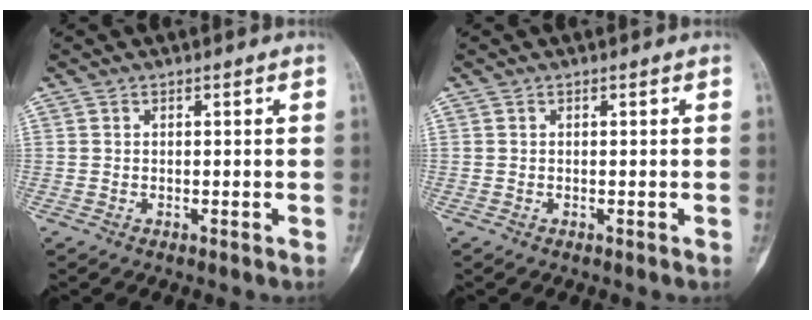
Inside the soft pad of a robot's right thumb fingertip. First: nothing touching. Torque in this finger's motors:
{"motor_torque": [0.10, -0.13, -0.06, 0.06, 0.07]}